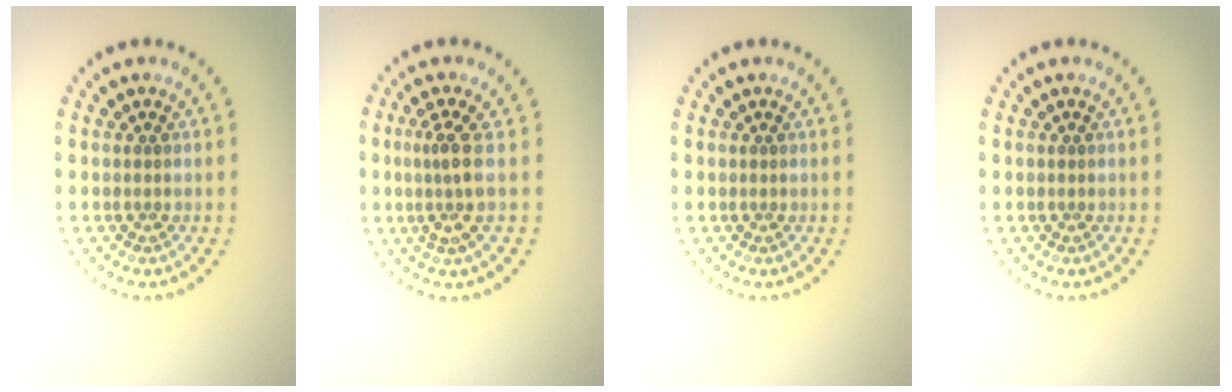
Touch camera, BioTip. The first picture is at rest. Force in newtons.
{"total": 2.6, "press": 1.7, "slide": 2.0}
{"total": 0.0}
{"total": 0.0}